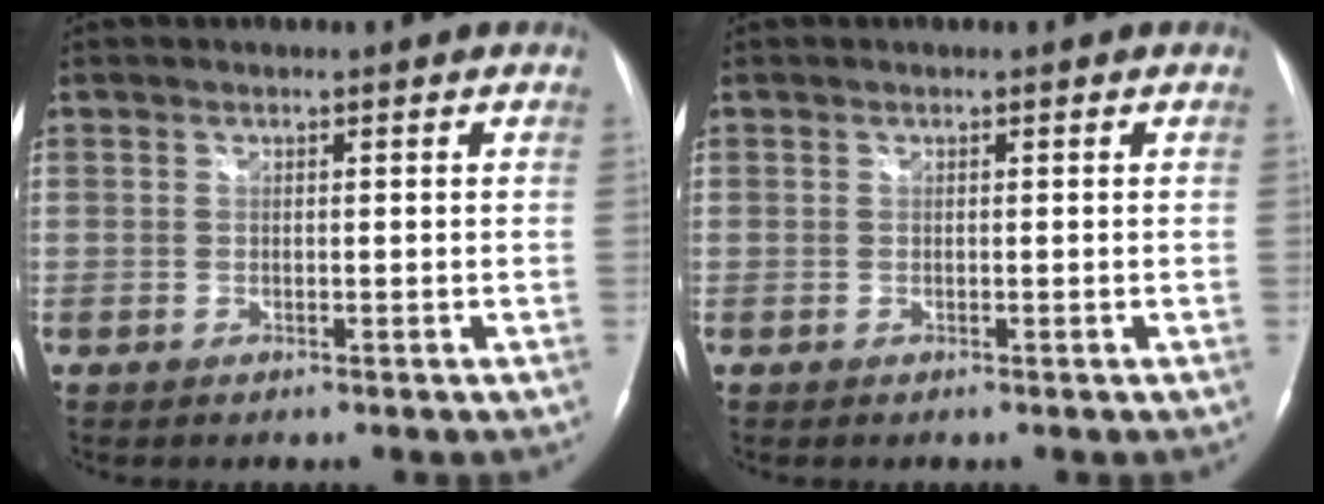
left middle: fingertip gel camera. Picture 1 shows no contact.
{"total": 0.0}